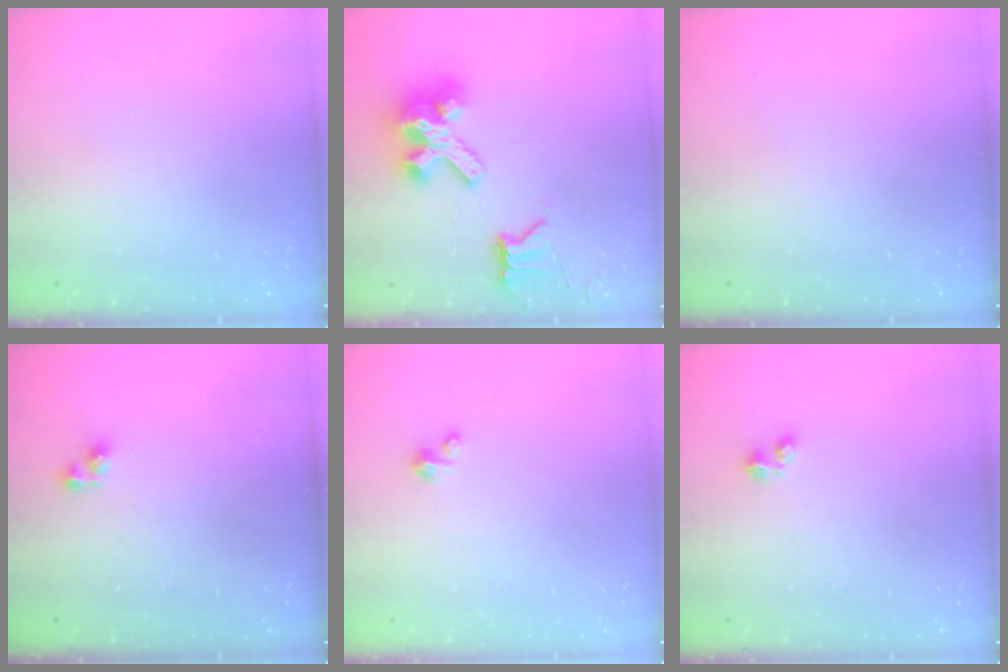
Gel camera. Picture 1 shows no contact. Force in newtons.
{"total": 11.8, "press": 11.7, "slide": 1.4}
{"total": 0.0}
{"total": 4.1, "press": 4.1, "slide": 0.5}
{"total": 0.6, "press": 0.6, "slide": 0.3}
{"total": 1.5, "press": 1.5, "slide": 0.3}